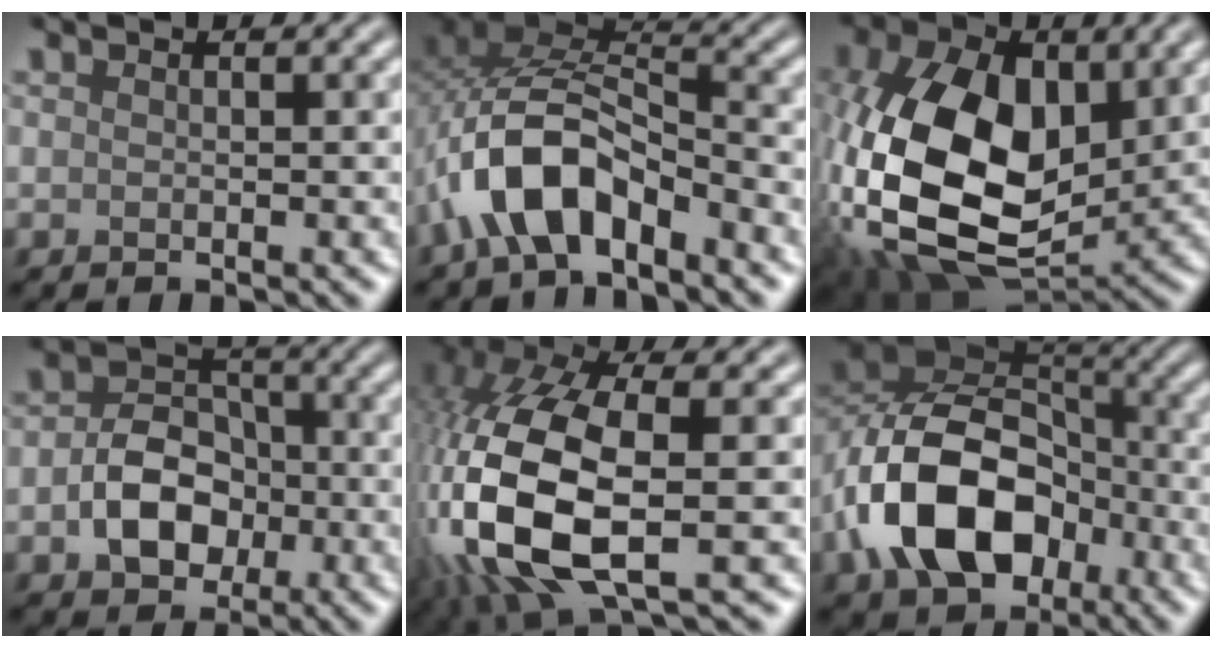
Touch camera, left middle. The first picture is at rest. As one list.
[{"total": 7.9, "force": [-3.9, 3.9, 5.6], "torque": [-0.103, 0.012, -0.077]}, {"total": 16.3, "force": [0.3, 10.8, 12.3], "torque": [-0.282, -0.011, 0.004]}, {"total": 5.8, "force": [-1.4, 4.3, 3.6], "torque": [-0.063, 0.001, -0.022]}, {"total": 14.3, "force": [-2.3, 6.7, 12.4], "torque": [-0.300, -0.002, -0.042]}, {"total": 11.9, "force": [-4.1, 7.9, 7.9], "torque": [-0.152, 0.002, -0.080]}]